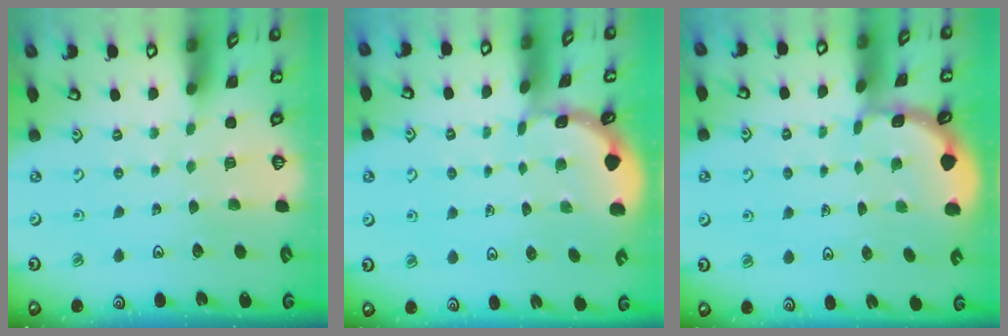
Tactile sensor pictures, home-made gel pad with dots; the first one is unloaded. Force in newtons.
{"total": 1.0, "press": 0.9, "slide": 0.2}
{"total": 1.9, "press": 1.9, "slide": 0.2}